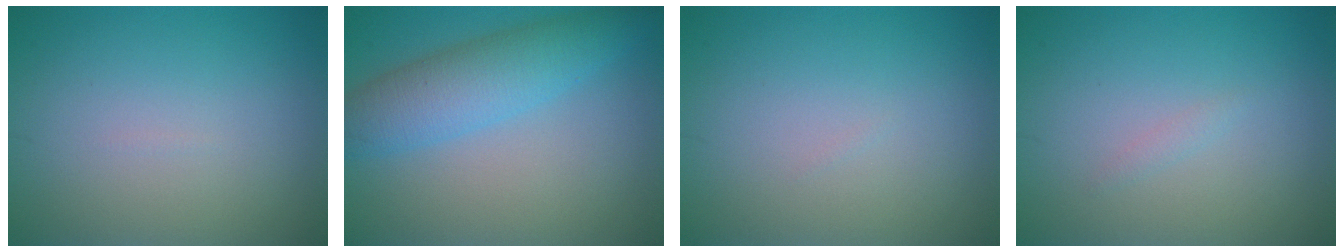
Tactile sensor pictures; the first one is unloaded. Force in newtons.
{"total": 5.3, "press": 5.3, "slide": 0.1}
{"total": 0.0}
{"total": 0.5, "press": 0.5, "slide": 0.0}